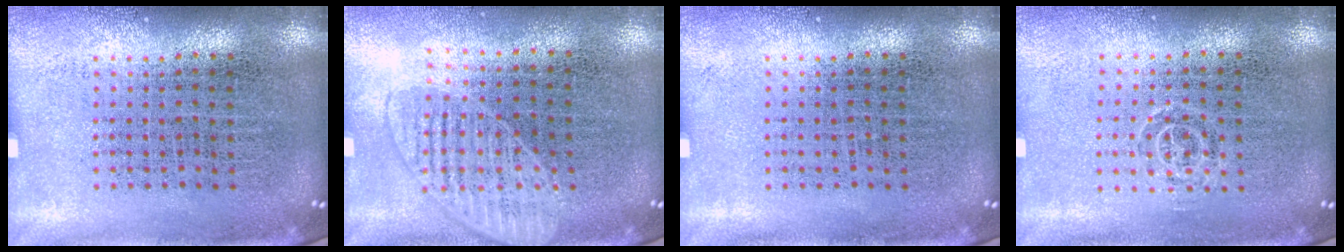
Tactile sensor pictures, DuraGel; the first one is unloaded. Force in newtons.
{"total": 1.3, "press": 1.2, "slide": 0.6}
{"total": 0.0}
{"total": 0.7, "press": 0.5, "slide": 0.5}